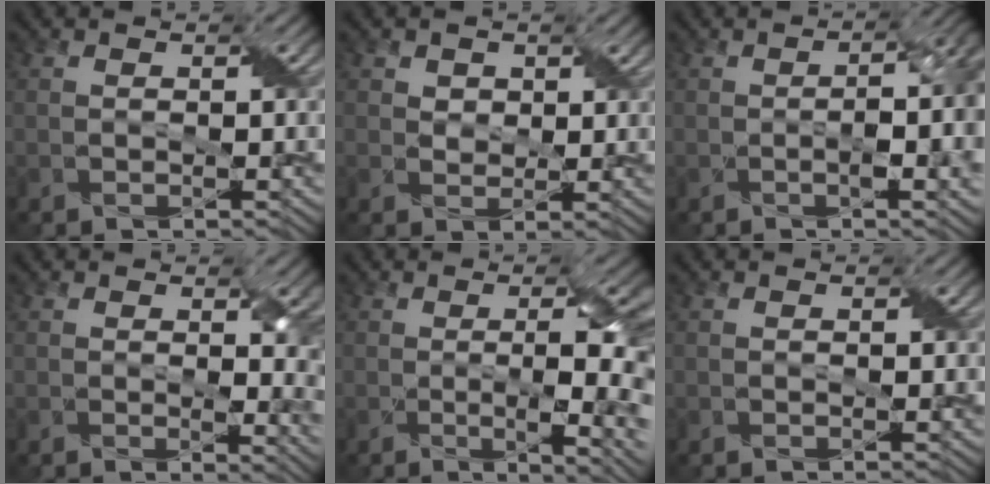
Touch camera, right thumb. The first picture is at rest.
{"total": 2.5, "force": [1.3, 1.9, 0.9], "torque": [-0.028, -0.004, 0.018]}
{"total": 8.1, "force": [-1.0, 2.9, 7.5], "torque": [-0.112, -0.009, -0.010]}
{"total": 5.1, "force": [0.9, 2.1, 4.6], "torque": [-0.063, -0.012, 0.023]}
{"total": 9.3, "force": [-0.5, 3.5, 8.6], "torque": [-0.091, -0.006, -0.011]}
{"total": 0.0}